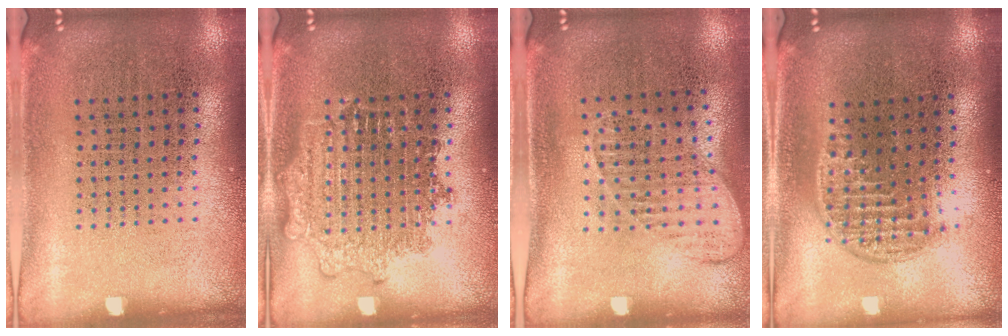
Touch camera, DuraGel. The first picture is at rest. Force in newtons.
{"total": 2.4, "press": 2.4, "slide": 0.3}
{"total": 1.3, "press": 1.2, "slide": 0.5}
{"total": 1.2, "press": 1.0, "slide": 0.7}